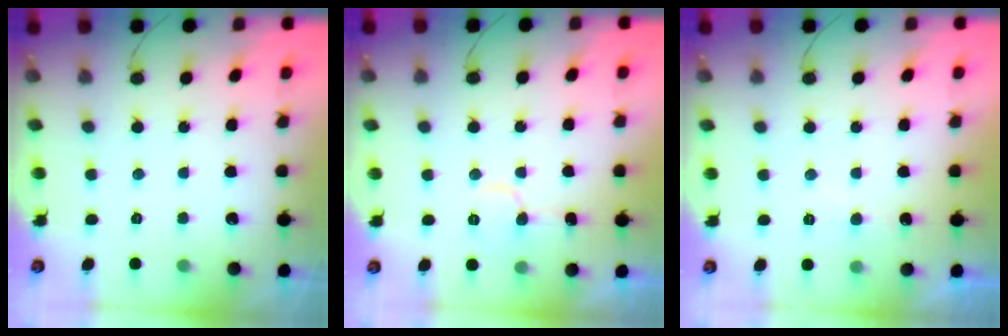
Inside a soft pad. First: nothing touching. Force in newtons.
{"total": 6.5, "press": 6.5, "slide": 0.5}
{"total": 4.0, "press": 4.0, "slide": 0.3}